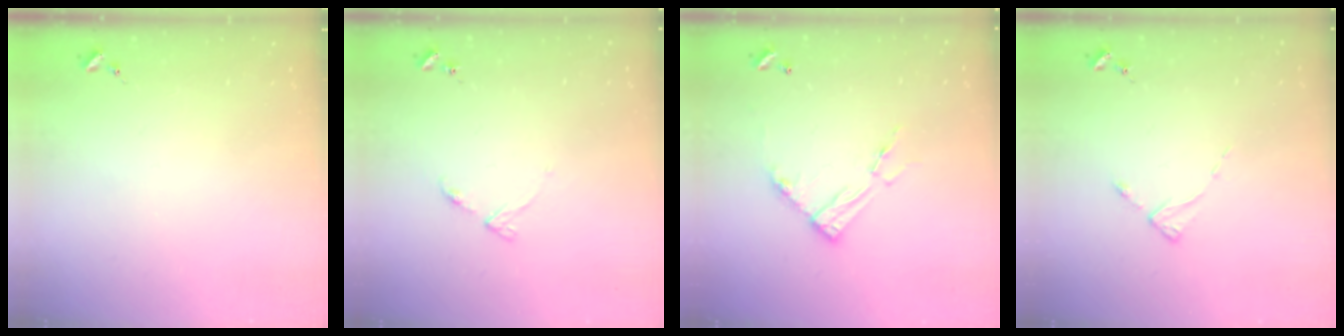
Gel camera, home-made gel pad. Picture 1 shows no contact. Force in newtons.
{"total": 5.5, "press": 5.4, "slide": 0.6}
{"total": 10.7, "press": 10.7, "slide": 0.8}
{"total": 2.3, "press": 2.3, "slide": 0.4}